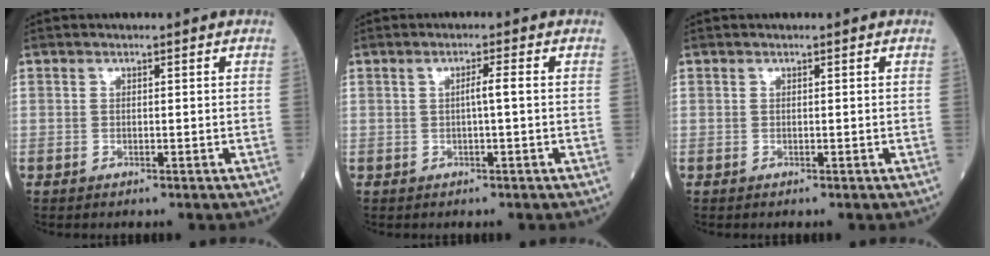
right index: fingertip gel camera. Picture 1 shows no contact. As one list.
[{"total": 2.0, "force": [0.0, -0.2, 2.0], "torque": [-0.032, 0.003, 0.000]}, {"total": 0.0}]